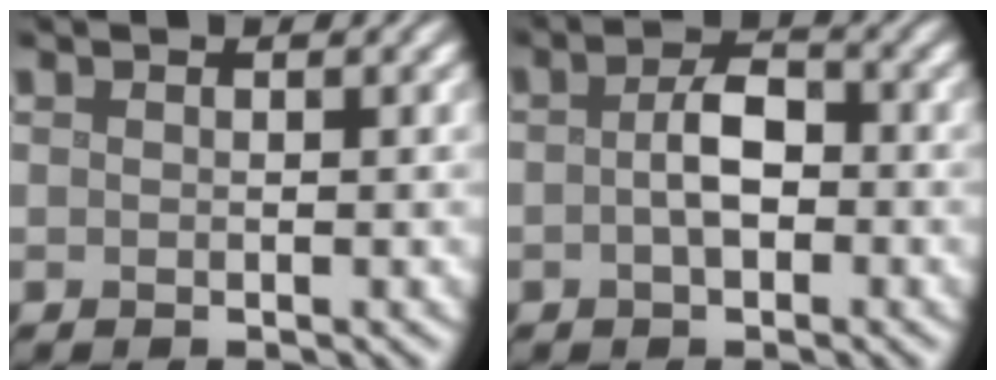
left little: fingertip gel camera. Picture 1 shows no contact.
{"total": 3.0, "force": [-0.5, 1.6, 2.5], "torque": [-0.048, 0.004, -0.014]}